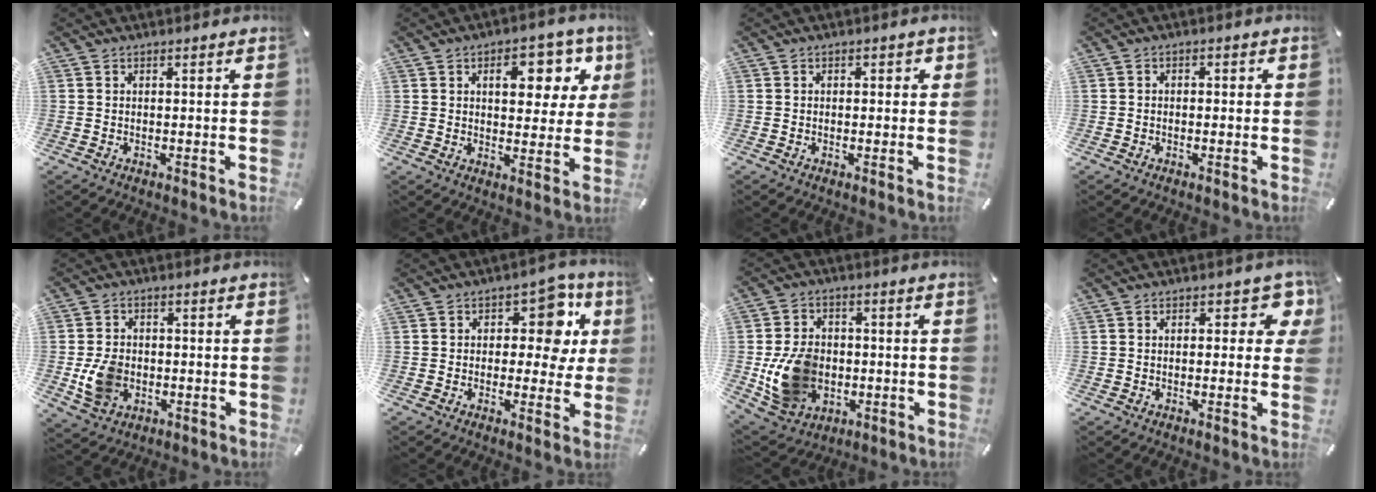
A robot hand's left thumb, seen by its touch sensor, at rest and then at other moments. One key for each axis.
{"total": 12.6, "fx": 4.6, "fy": 7.5, "fz": 9.0, "tx": -0.102, "ty": -0.012, "tz": 0.069}
{"total": 1.1, "fx": -0.1, "fy": 0.9, "fz": 0.6, "tx": -0.011, "ty": 0.006, "tz": -0.004}
{"total": 1.4, "fx": -0.8, "fy": 1.0, "fz": 0.6, "tx": -0.011, "ty": 0.007, "tz": -0.018}
{"total": 8.8, "fx": -1.6, "fy": 7.1, "fz": 5.0, "tx": -0.110, "ty": 0.002, "tz": -0.031}
{"total": 11.8, "fx": 3.6, "fy": 7.3, "fz": 8.5, "tx": -0.099, "ty": -0.021, "tz": 0.058}
{"total": 13.8, "fx": -2.1, "fy": 10.9, "fz": 8.1, "tx": -0.160, "ty": 0.012, "tz": -0.033}
{"total": 6.4, "fx": 1.9, "fy": 3.6, "fz": 4.9, "tx": -0.050, "ty": -0.003, "tz": 0.025}